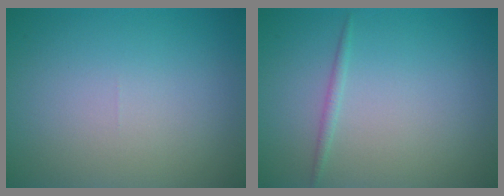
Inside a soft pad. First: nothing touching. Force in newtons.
{"total": 0.8, "press": 0.8, "slide": 0.0}